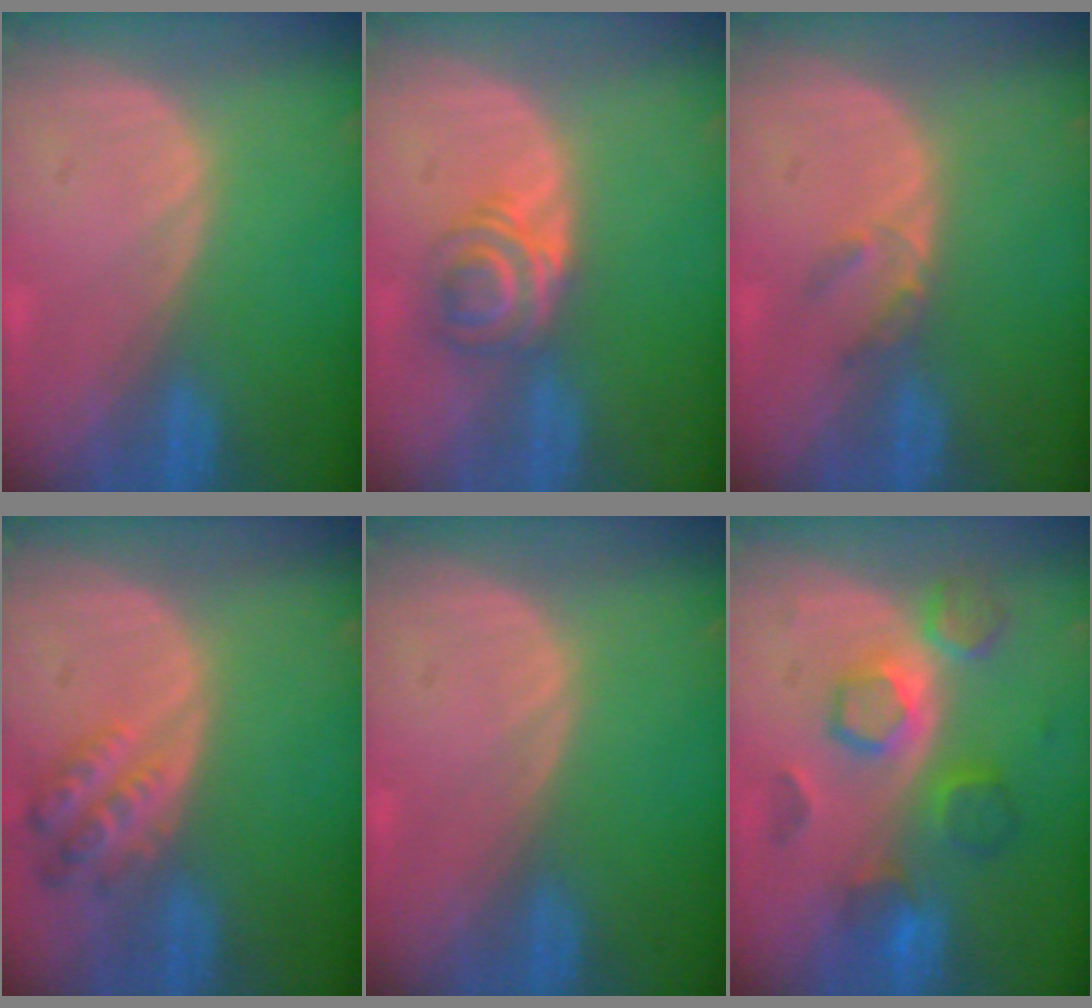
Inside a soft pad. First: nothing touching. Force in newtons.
{"total": 5.9, "press": 4.8, "slide": 3.4}
{"total": 2.3, "press": 2.0, "slide": 1.1}
{"total": 5.4, "press": 5.0, "slide": 2.1}
{"total": 0.0}
{"total": 8.2, "press": 7.8, "slide": 2.5}